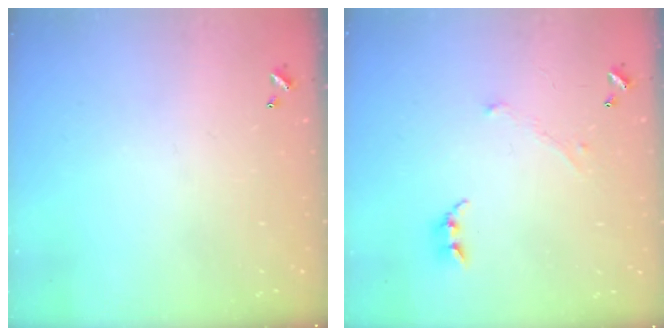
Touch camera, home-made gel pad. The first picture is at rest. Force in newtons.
{"total": 1.0, "press": 0.9, "slide": 0.4}